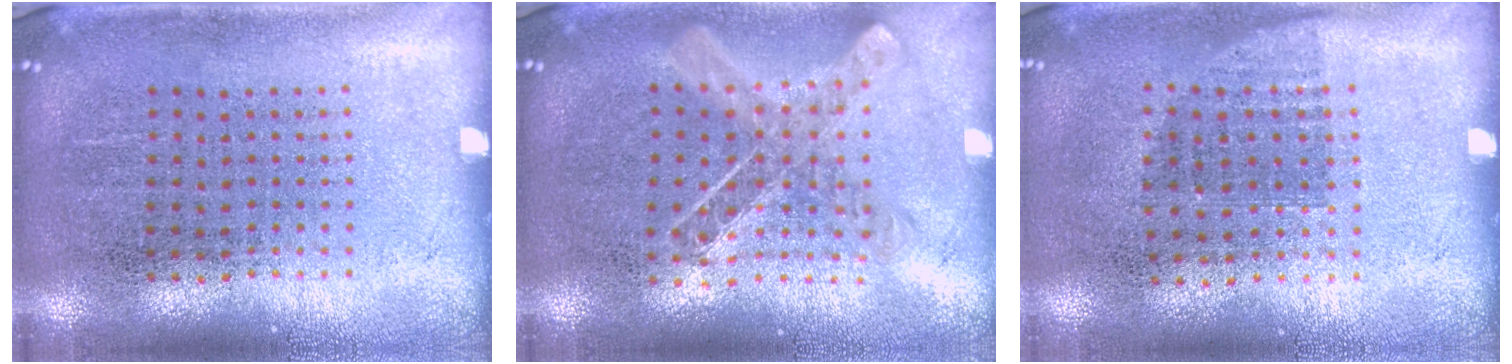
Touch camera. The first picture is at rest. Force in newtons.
{"total": 1.0, "press": 1.0, "slide": 0.2}
{"total": 0.8, "press": 0.6, "slide": 0.4}